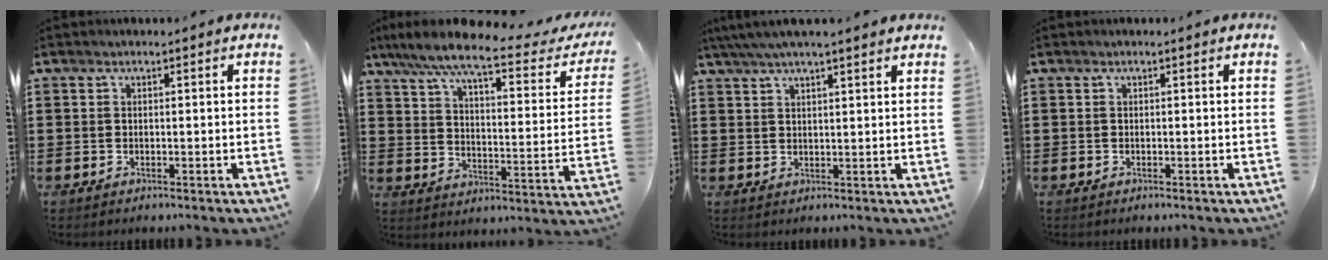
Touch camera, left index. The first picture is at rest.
{"total": 8.5, "force": [7.0, 0.6, 4.9], "torque": [-0.124, -0.038, 0.114]}
{"total": 4.0, "force": [3.3, 0.1, 2.2], "torque": [-0.051, -0.003, 0.060]}
{"total": 0.0}